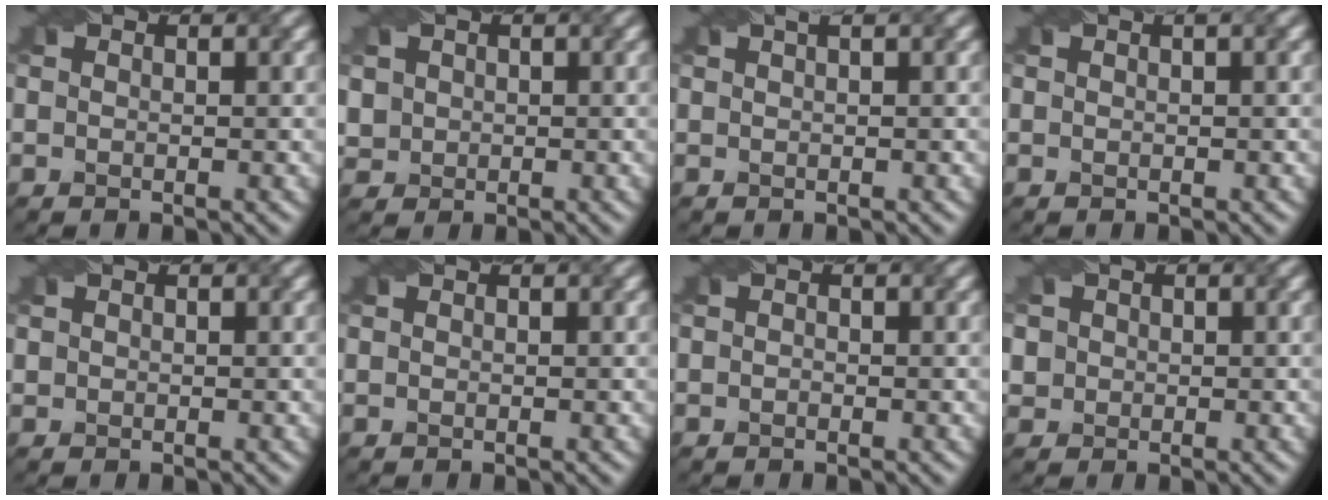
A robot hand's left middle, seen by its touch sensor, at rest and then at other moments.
{"total": 2.9, "force": [1.0, 2.5, 1.0], "torque": [-0.039, 0.015, 0.029]}
{"total": 0.9, "force": [0.5, -0.1, 0.7], "torque": [-0.008, 0.004, 0.018]}
{"total": 0.5, "force": [0.1, -0.1, 0.5], "torque": [-0.005, 0.002, 0.010]}
{"total": 0.0}
{"total": 0.0}
{"total": 0.0}
{"total": 3.9, "force": [1.4, 3.3, 1.5], "torque": [-0.035, 0.022, 0.015]}